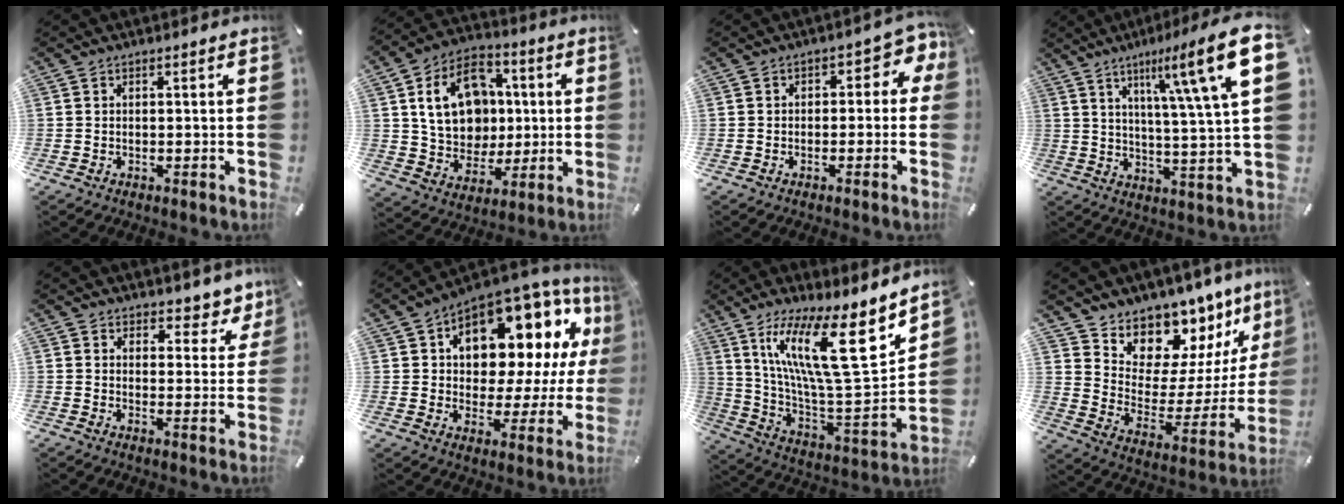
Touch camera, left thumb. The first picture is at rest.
{"total": 17.1, "force": [2.4, 14.1, 9.3], "torque": [-0.160, 0.020, 0.053]}
{"total": 4.3, "force": [-0.4, 3.0, 3.0], "torque": [-0.037, 0.007, -0.017]}
{"total": 18.3, "force": [8.5, 2.9, 16.0], "torque": [-0.242, -0.038, 0.116]}
{"total": 6.4, "force": [5.1, 3.8, 0.6], "torque": [0.009, -0.050, 0.087]}
{"total": 15.8, "force": [8.5, 9.6, 9.3], "torque": [-0.137, -0.075, 0.143]}
{"total": 22.9, "force": [12.7, 5.9, 18.1], "torque": [-0.300, -0.097, 0.206]}
{"total": 12.1, "force": [11.0, 5.1, -0.5], "torque": [0.001, -0.144, 0.192]}